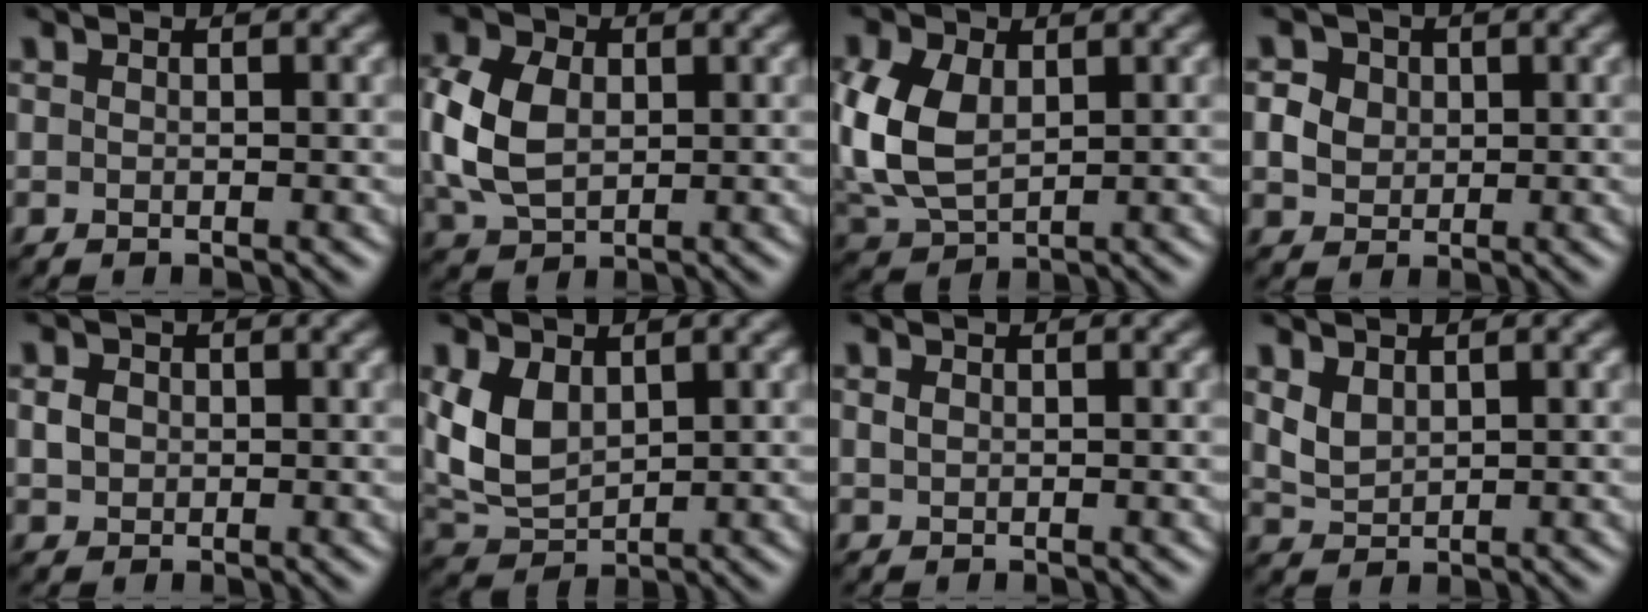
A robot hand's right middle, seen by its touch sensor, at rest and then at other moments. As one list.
[{"total": 6.5, "force": [0.5, 4.7, 4.5], "torque": [-0.113, 0.005, 0.007]}, {"total": 6.8, "force": [0.8, 4.5, 5.0], "torque": [-0.128, 0.002, 0.018]}, {"total": 3.3, "force": [0.8, 2.8, 1.4], "torque": [-0.030, 0.008, 0.019]}, {"total": 1.5, "force": [0.0, 1.3, 0.7], "torque": [-0.013, 0.001, -0.003]}, {"total": 4.6, "force": [1.1, 3.0, 3.4], "torque": [-0.083, -0.002, 0.028]}, {"total": 0.6, "force": [0.2, 0.4, 0.3], "torque": [-0.009, -0.001, 0.004]}, {"total": 2.0, "force": [1.0, 1.3, 1.2], "torque": [-0.031, -0.002, 0.026]}]